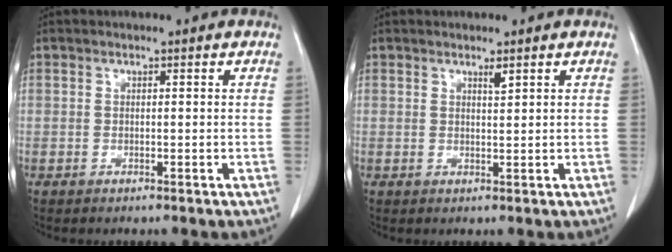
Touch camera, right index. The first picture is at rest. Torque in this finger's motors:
{"motor_torque": [0.04, 0.01, 0.01, 0.00]}